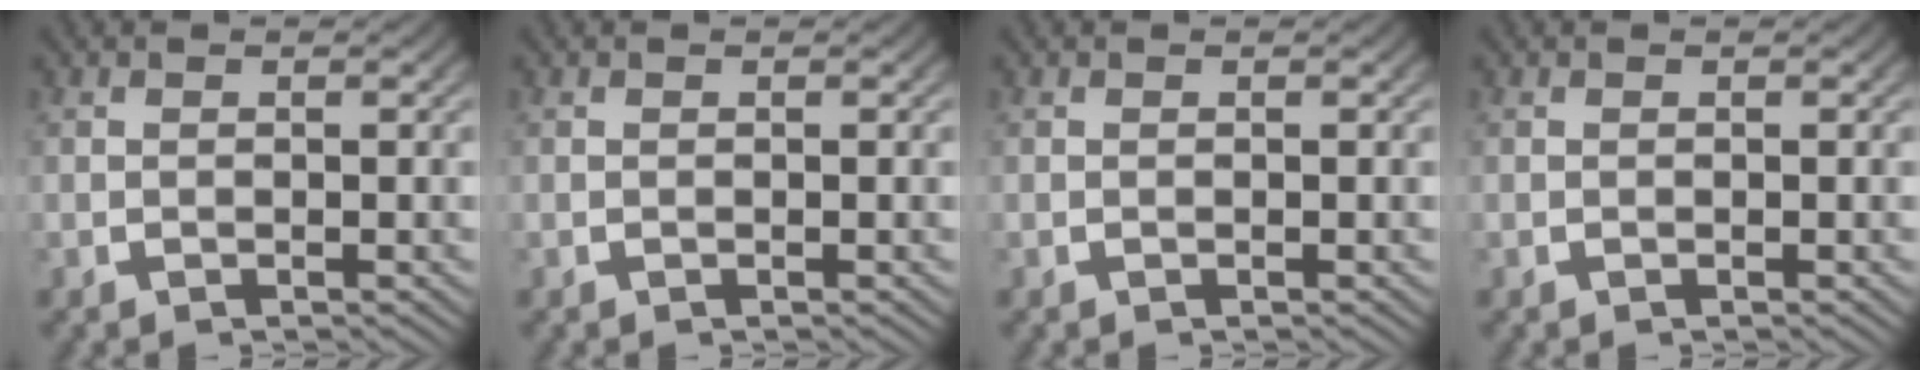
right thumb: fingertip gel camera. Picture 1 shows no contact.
{"total": 0.0}
{"total": 0.0}
{"total": 0.0}